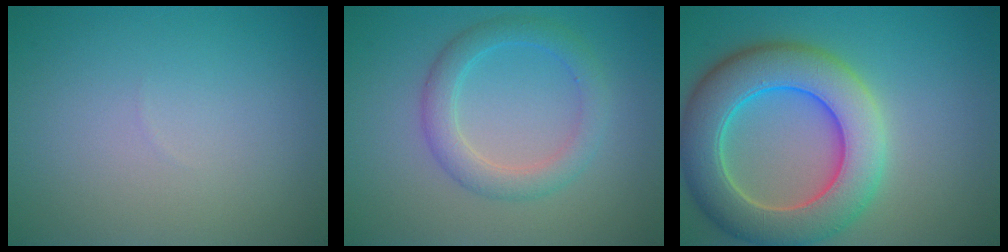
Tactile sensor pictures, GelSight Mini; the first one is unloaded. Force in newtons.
{"total": 3.2, "press": 3.2, "slide": 0.2}
{"total": 9.6, "press": 9.6, "slide": 0.4}